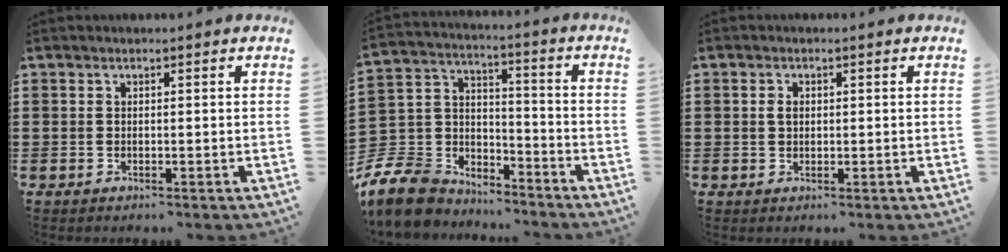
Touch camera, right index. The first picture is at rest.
{"total": 9.0, "force": [-7.6, 4.3, 2.1], "torque": [-0.087, 0.005, -0.157]}
{"total": 1.5, "force": [0.3, 1.0, 1.1], "torque": [-0.024, 0.006, 0.004]}